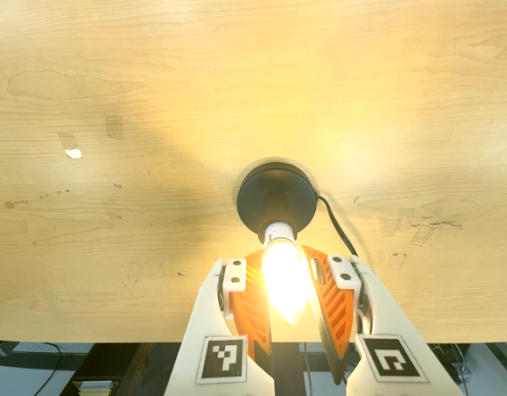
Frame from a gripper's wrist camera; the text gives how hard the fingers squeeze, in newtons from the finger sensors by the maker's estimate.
{"total": 15.5, "left": 14.8, "right": 16.2}